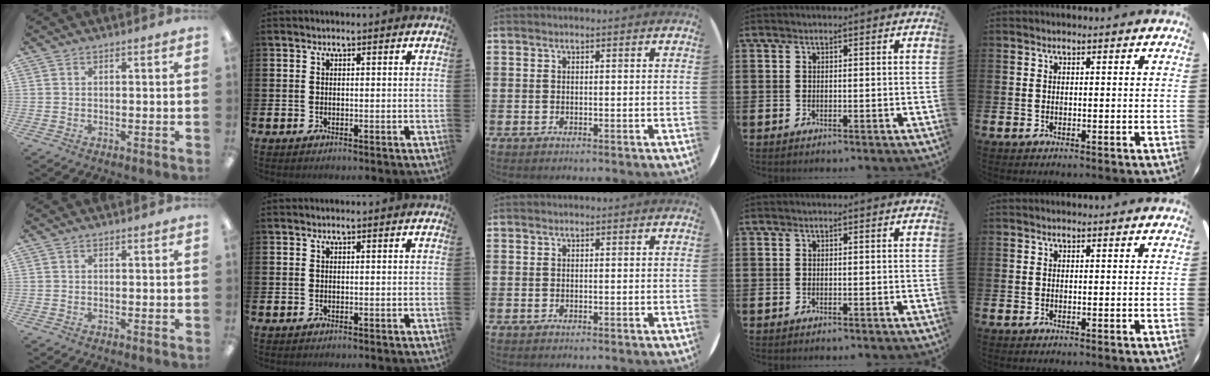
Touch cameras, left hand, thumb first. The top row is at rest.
{}